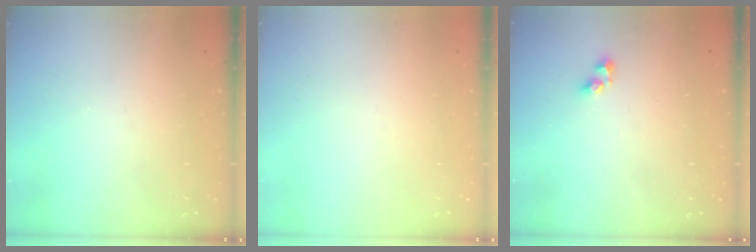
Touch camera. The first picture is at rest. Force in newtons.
{"total": 0.0}
{"total": 4.2, "press": 4.1, "slide": 0.2}